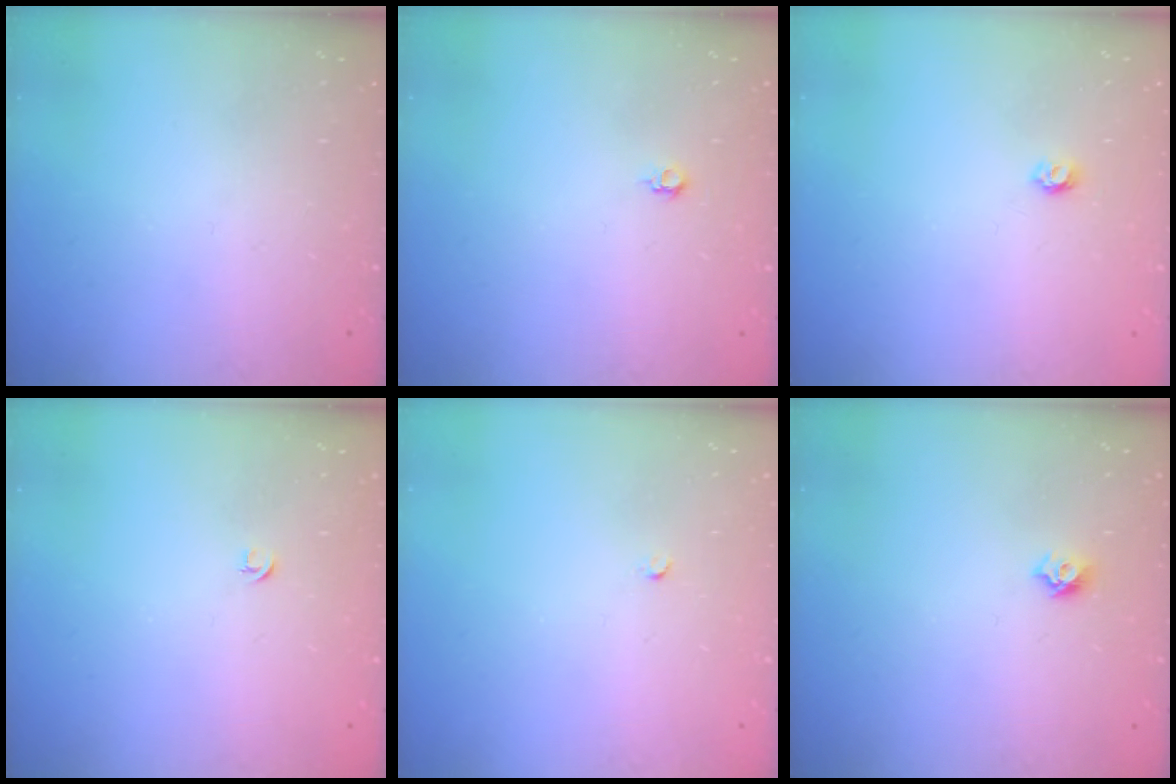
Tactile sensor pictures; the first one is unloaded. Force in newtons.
{"total": 4.0, "press": 4.0, "slide": 0.6}
{"total": 3.5, "press": 3.5, "slide": 0.3}
{"total": 2.7, "press": 2.6, "slide": 0.6}
{"total": 2.0, "press": 2.0, "slide": 0.3}
{"total": 4.9, "press": 4.8, "slide": 0.8}